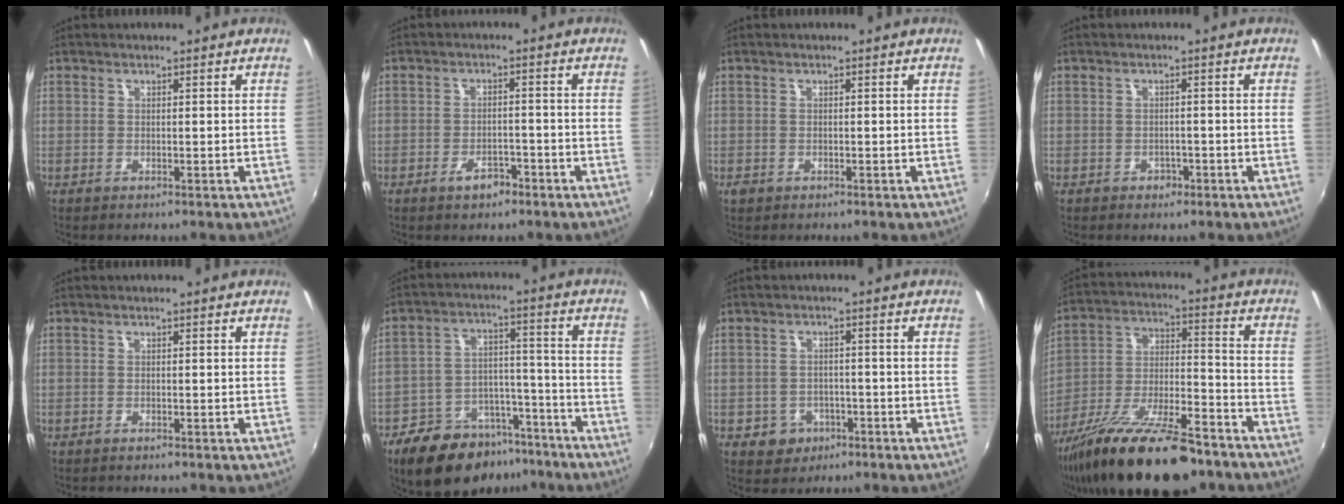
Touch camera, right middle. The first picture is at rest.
{"total": 3.7, "force": [-2.6, 1.8, 2.0], "torque": [-0.041, 0.000, -0.038]}
{"total": 1.2, "force": [-0.7, 0.9, 0.4], "torque": [-0.009, -0.003, -0.013]}
{"total": 2.0, "force": [-1.1, 1.5, 0.4], "torque": [-0.009, 0.000, -0.014]}
{"total": 0.5, "force": [-0.5, 0.2, 0.0], "torque": [-0.002, -0.003, -0.010]}
{"total": 16.2, "force": [-11.6, 8.9, 7.1], "torque": [-0.145, 0.030, -0.162]}
{"total": 5.4, "force": [-2.5, 4.6, 1.2], "torque": [-0.038, 0.008, -0.030]}
{"total": 23.8, "force": [-16.4, 7.7, 15.4], "torque": [-0.281, -0.030, -0.263]}